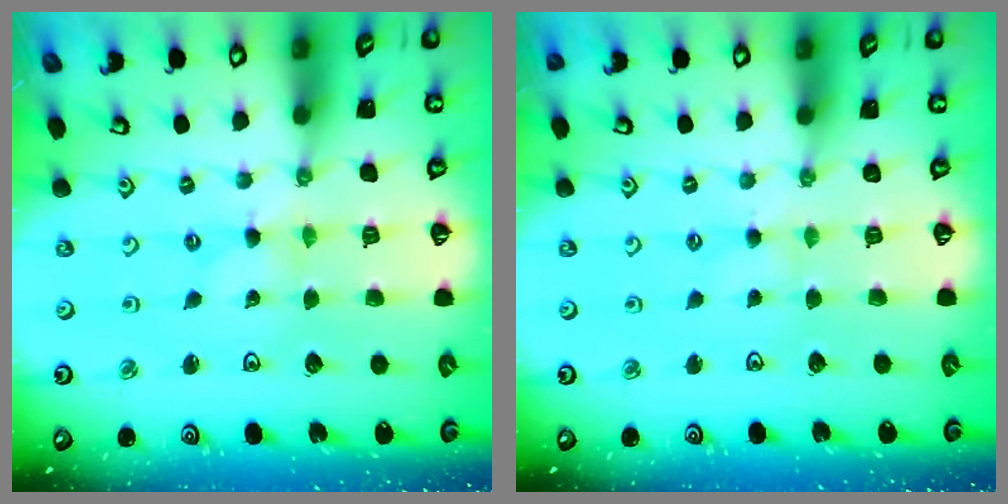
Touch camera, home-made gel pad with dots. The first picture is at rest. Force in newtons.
{"total": 1.1, "press": 1.1, "slide": 0.4}